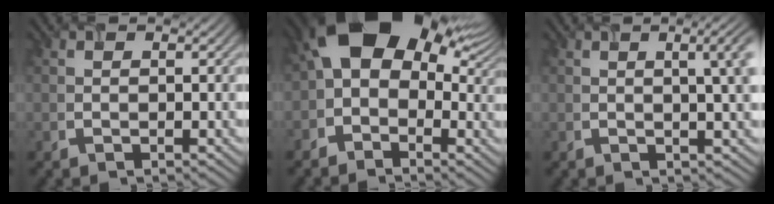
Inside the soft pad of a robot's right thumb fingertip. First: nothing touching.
{"total": 13.9, "force": [3.3, 9.4, 9.7], "torque": [-0.154, 0.006, 0.054]}
{"total": 4.5, "force": [1.1, 1.1, 4.2], "torque": [-0.055, 0.011, 0.017]}